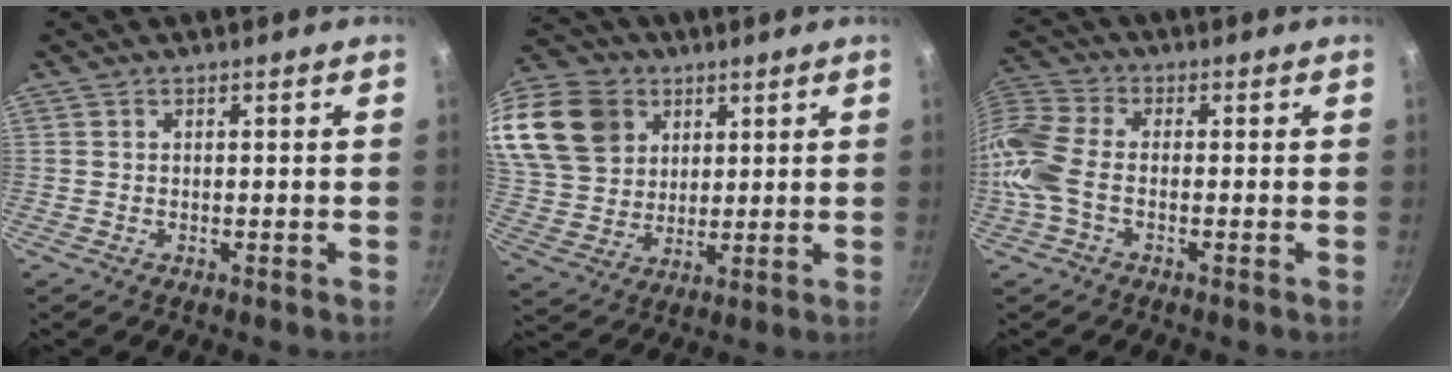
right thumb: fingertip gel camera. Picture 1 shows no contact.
{"total": 20.8, "force": [9.4, 15.9, 9.6], "torque": [-0.197, -0.004, 0.186]}
{"total": 10.7, "force": [-2.2, 6.3, 8.4], "torque": [-0.185, 0.026, -0.069]}